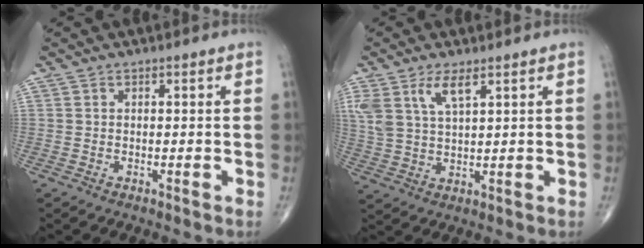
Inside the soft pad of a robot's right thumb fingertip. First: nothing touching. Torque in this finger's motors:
{"motor_torque": [0.00, 0.12, 1.02, 0.71, 0.06]}